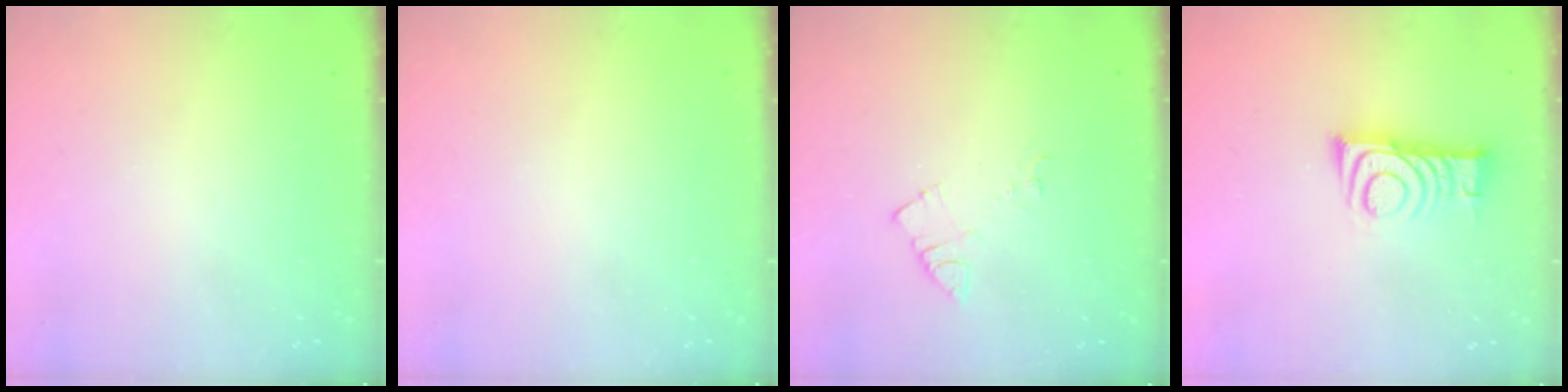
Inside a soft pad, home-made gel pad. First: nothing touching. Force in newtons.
{"total": 0.0}
{"total": 6.2, "press": 6.2, "slide": 0.6}
{"total": 10.1, "press": 10.1, "slide": 0.3}